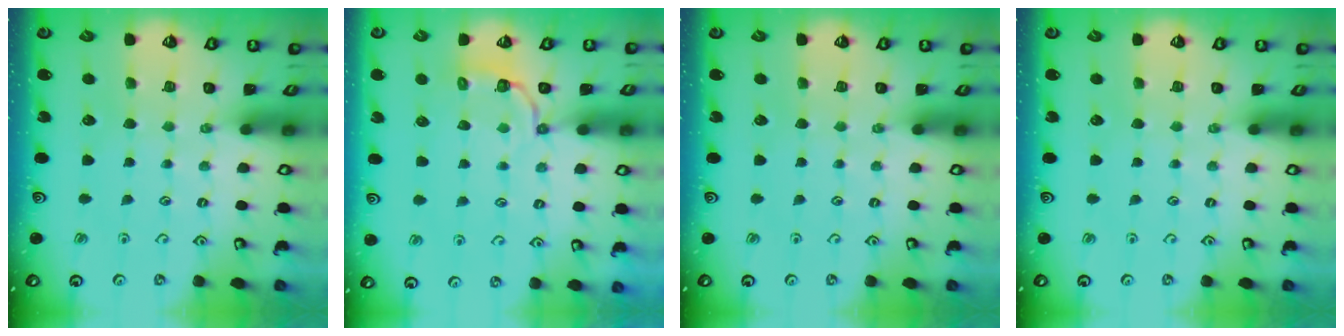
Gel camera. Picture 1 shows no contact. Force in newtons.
{"total": 3.8, "press": 2.9, "slide": 2.5}
{"total": 0.0}
{"total": 0.0}